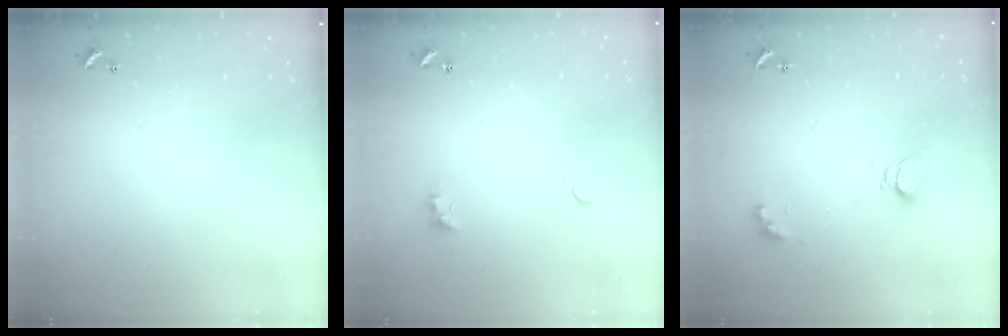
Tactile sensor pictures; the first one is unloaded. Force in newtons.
{"total": 3.7, "press": 3.6, "slide": 0.5}
{"total": 5.9, "press": 5.9, "slide": 0.5}